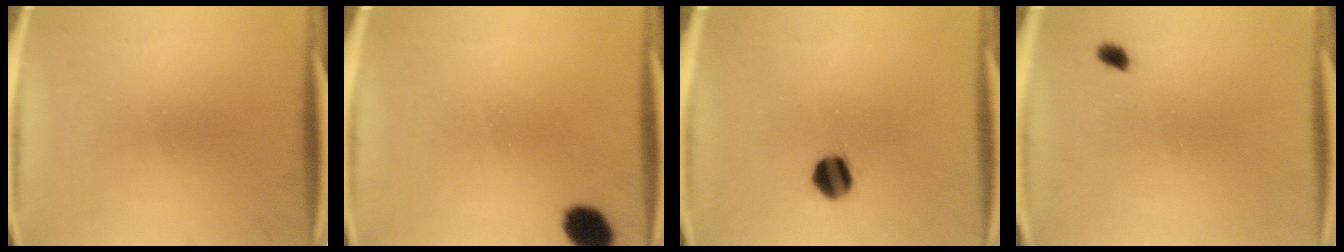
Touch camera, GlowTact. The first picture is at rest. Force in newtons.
{"total": 6.3}
{"total": 6.7}
{"total": 1.4}